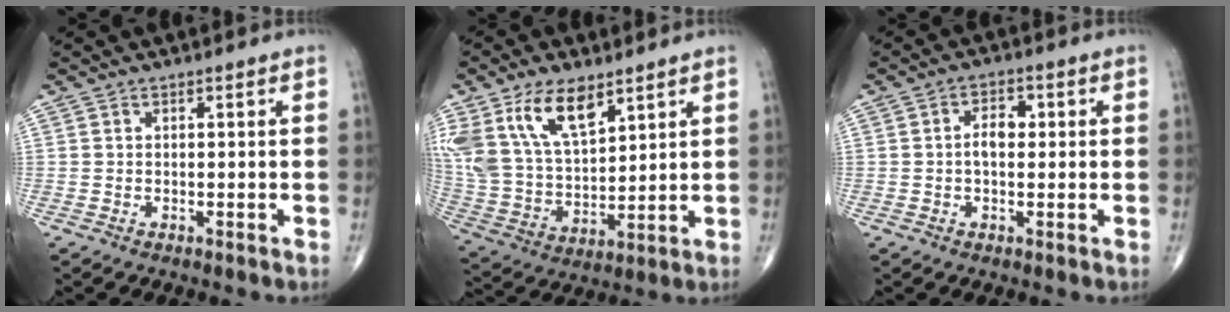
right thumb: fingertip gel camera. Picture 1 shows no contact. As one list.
[{"total": 16.7, "force": [9.2, 8.4, 11.1], "torque": [-0.202, -0.032, 0.188]}, {"total": 4.1, "force": [0.3, 2.4, 3.3], "torque": [-0.053, 0.012, 0.000]}]